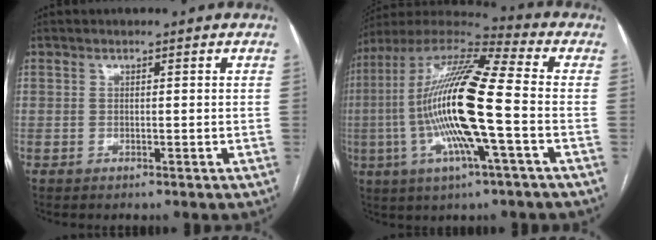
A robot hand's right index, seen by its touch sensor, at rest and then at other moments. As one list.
[{"total": 19.7, "force": [-2.8, 1.6, 19.4], "torque": [-0.384, -0.001, -0.060]}]